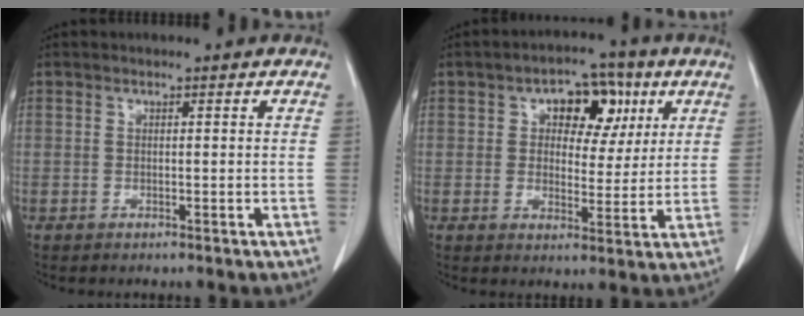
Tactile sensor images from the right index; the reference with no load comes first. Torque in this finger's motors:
{"motor_torque": [0.63, 0.58, 0.26, 0.05]}